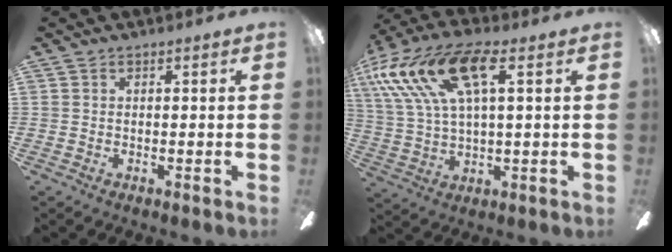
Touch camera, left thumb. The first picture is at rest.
{"total": 18.6, "force": [7.6, 8.2, 14.8], "torque": [-0.318, -0.010, 0.131]}